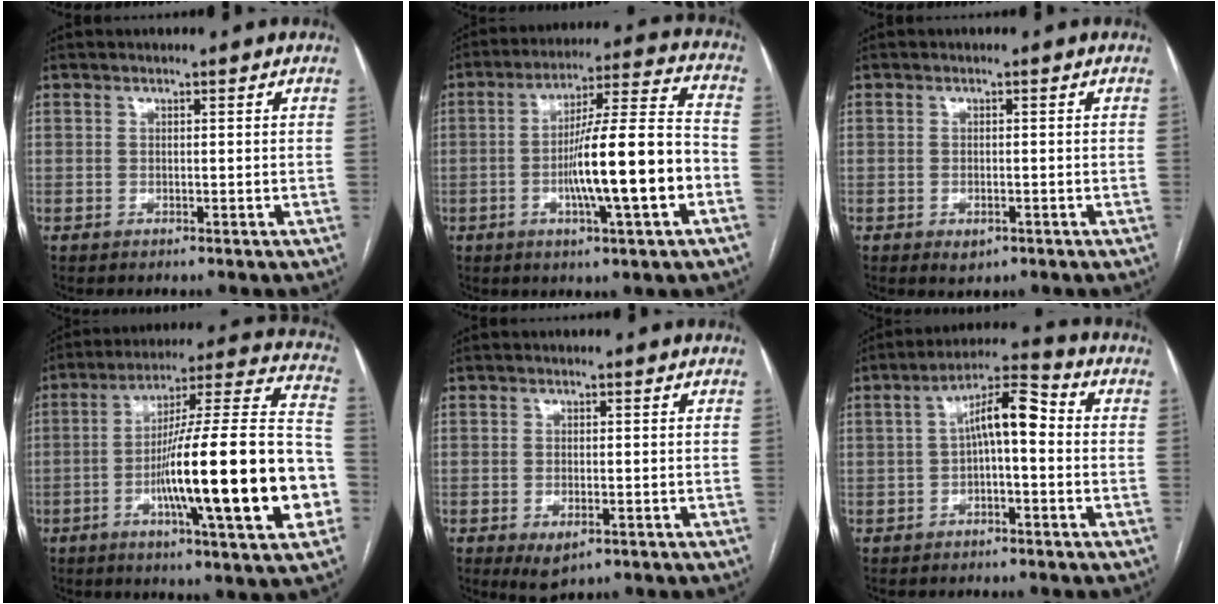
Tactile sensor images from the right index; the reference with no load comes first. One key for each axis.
{"total": 15.5, "fx": -4.1, "fy": 0.8, "fz": 14.9, "tx": -0.243, "ty": 0.009, "tz": -0.065}
{"total": 2.0, "fx": -1.0, "fy": 1.1, "fz": 1.3, "tx": -0.016, "ty": 0.000, "tz": -0.007}
{"total": 25.9, "fx": -6.6, "fy": 1.5, "fz": 25.0, "tx": -0.322, "ty": 0.006, "tz": -0.106}
{"total": 3.5, "fx": -1.6, "fy": 1.6, "fz": 2.6, "tx": -0.044, "ty": -0.005, "tz": -0.015}
{"total": 7.9, "fx": 0.1, "fy": 2.2, "fz": 7.6, "tx": -0.131, "ty": 0.035, "tz": -0.002}